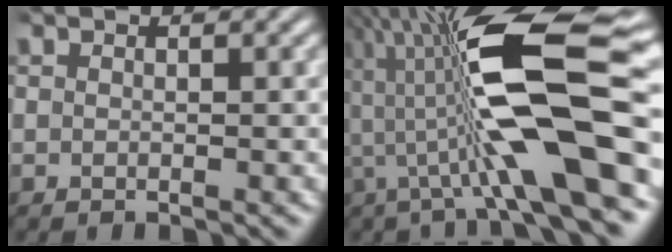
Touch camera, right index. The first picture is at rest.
{"total": 12.1, "force": [0.7, 4.0, 11.4], "torque": [-0.209, 0.003, 0.011]}